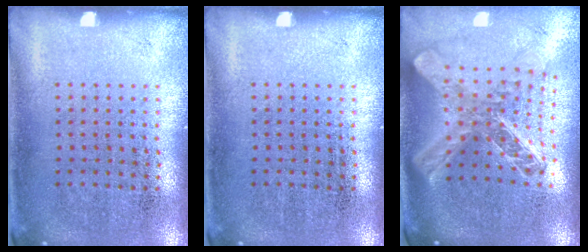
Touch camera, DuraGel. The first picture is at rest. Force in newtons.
{"total": 0.0}
{"total": 2.6, "press": 1.9, "slide": 1.7}